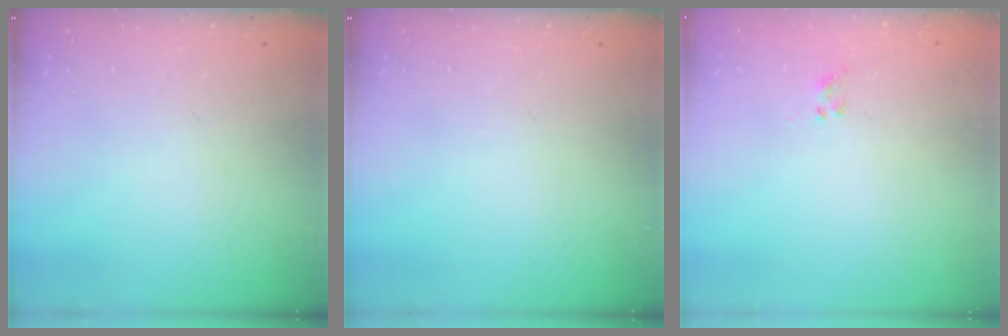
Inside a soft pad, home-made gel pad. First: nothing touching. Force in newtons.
{"total": 0.0}
{"total": 3.1, "press": 2.9, "slide": 1.2}